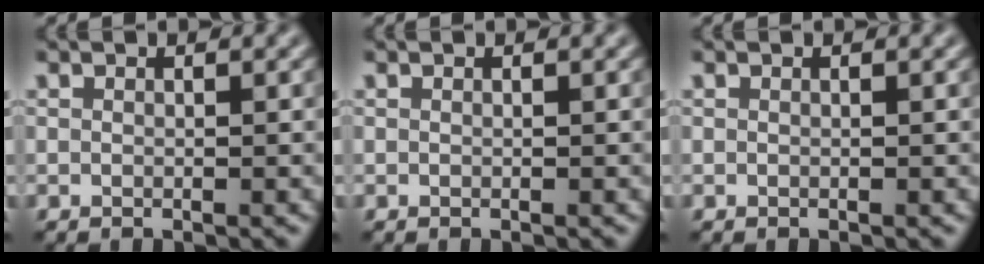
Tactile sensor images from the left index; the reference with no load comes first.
{"total": 0.0}
{"total": 0.0}